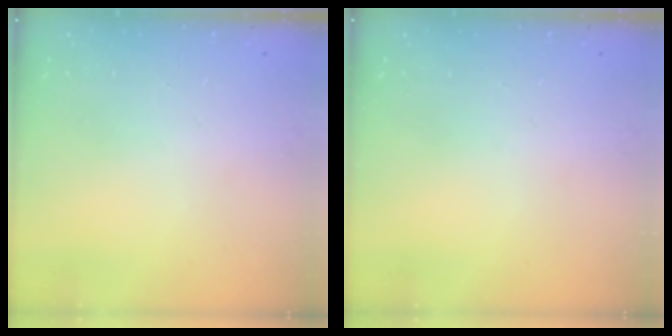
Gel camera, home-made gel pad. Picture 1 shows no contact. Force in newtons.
{"total": 0.0}